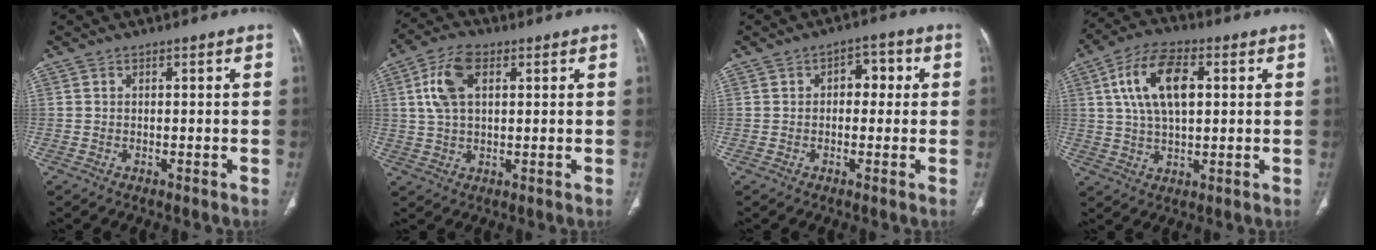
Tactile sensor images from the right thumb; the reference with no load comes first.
{"total": 9.0, "force": [2.8, 5.0, 6.9], "torque": [-0.142, 0.010, 0.054]}
{"total": 4.5, "force": [0.6, 3.1, 3.2], "torque": [-0.020, 0.013, 0.001]}
{"total": 12.9, "force": [3.4, 6.5, 10.6], "torque": [-0.196, 0.007, 0.061]}